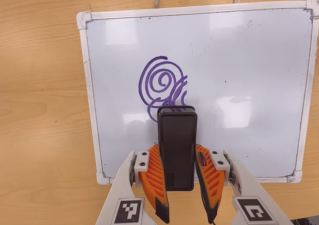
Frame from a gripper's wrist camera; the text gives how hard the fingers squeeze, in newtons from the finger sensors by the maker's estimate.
{"total": 9.2, "left": 6.5, "right": 11.9}